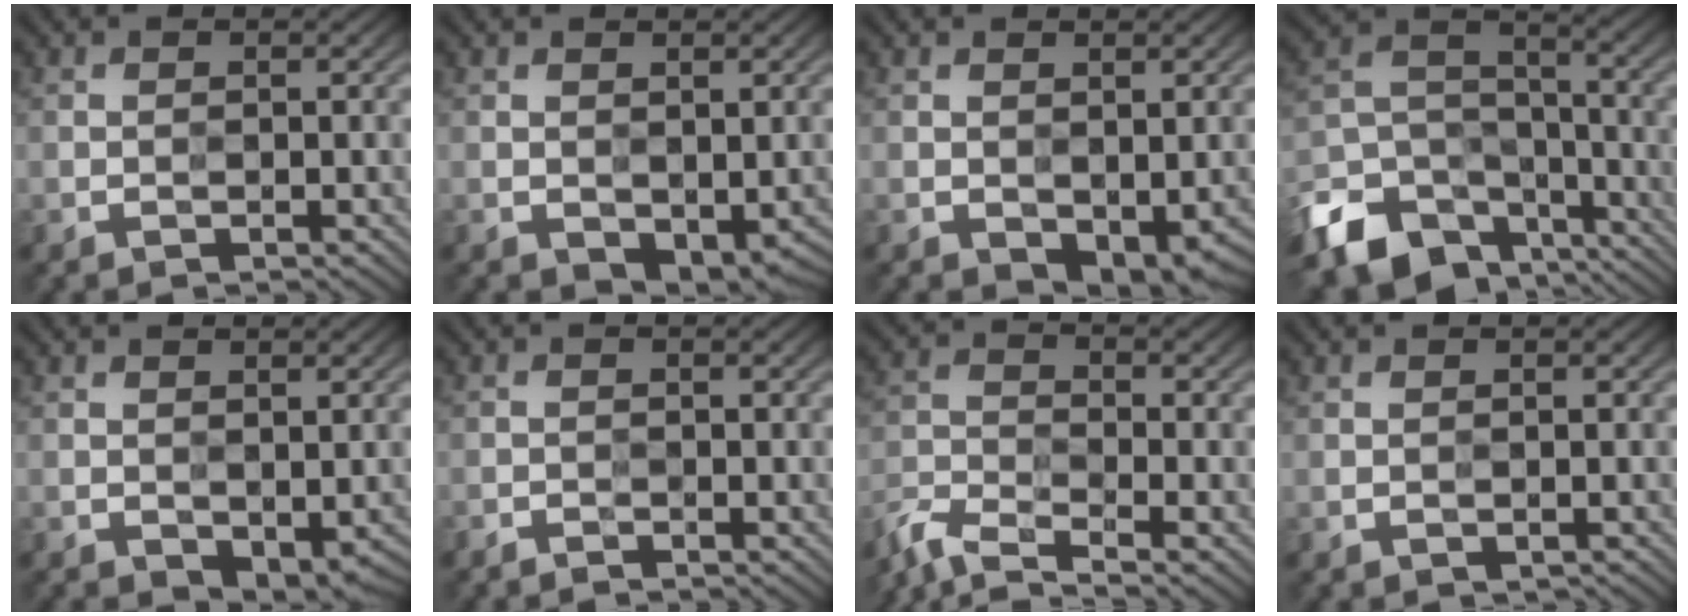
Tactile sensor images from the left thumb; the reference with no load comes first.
{"total": 3.2, "force": [-1.0, 1.8, 2.4], "torque": [-0.038, -0.013, -0.010]}
{"total": 4.1, "force": [-1.6, 2.2, 3.1], "torque": [-0.049, -0.015, -0.017]}
{"total": 13.6, "force": [-9.2, 7.8, 6.2], "torque": [-0.164, -0.023, -0.170]}
{"total": 3.7, "force": [-1.7, 1.9, 2.7], "torque": [-0.041, -0.015, -0.019]}
{"total": 1.1, "force": [-1.0, 0.2, 0.0], "torque": [0.000, -0.003, -0.022]}
{"total": 7.5, "force": [-6.3, 1.8, 3.7], "torque": [-0.089, -0.021, -0.132]}
{"total": 0.0}